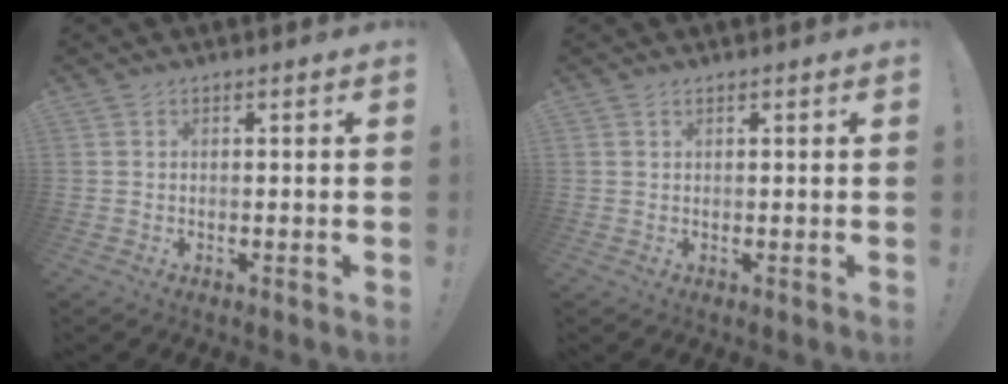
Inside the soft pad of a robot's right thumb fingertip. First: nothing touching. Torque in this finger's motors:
{"motor_torque": [0.06, -0.29, -0.20, 0.40, 0.11]}